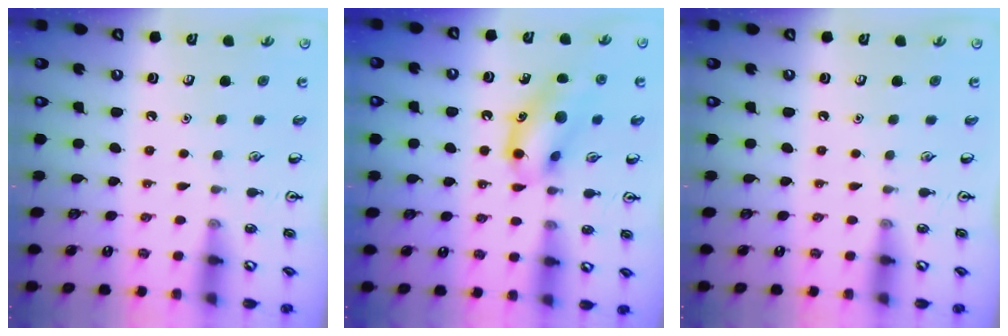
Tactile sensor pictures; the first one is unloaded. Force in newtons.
{"total": 13.3, "press": 13.2, "slide": 1.7}
{"total": 0.0}